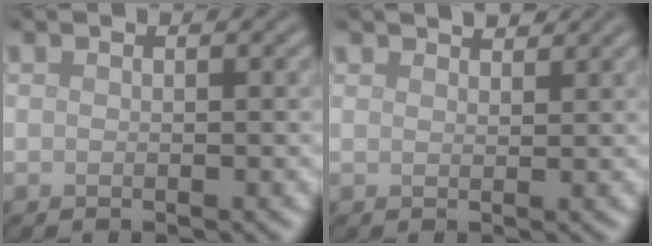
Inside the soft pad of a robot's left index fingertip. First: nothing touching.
{"total": 1.8, "force": [1.7, 0.4, 0.4], "torque": [-0.010, 0.000, 0.027]}